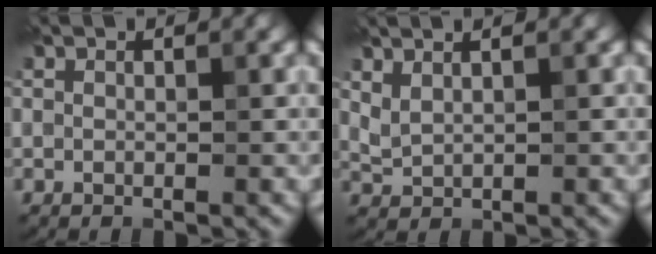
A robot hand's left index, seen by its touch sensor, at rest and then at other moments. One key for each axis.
{"total": 1.5, "fx": 1.3, "fy": 0.4, "fz": 0.7, "tx": -0.019, "ty": -0.001, "tz": 0.034}